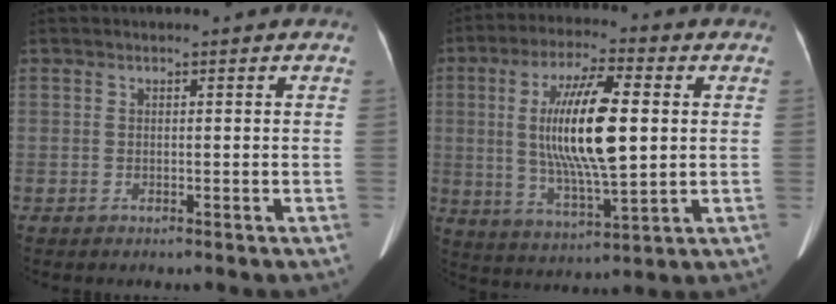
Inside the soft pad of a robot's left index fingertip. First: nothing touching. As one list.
[{"total": 14.5, "force": [1.5, 2.9, 14.2], "torque": [-0.270, -0.004, 0.027]}]